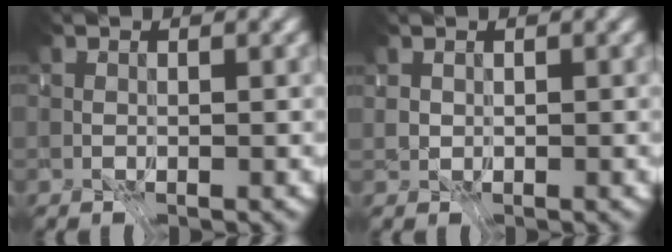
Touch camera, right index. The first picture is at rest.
{"total": 0.9, "force": [-0.1, -0.5, -0.7], "torque": [0.005, -0.001, 0.018]}